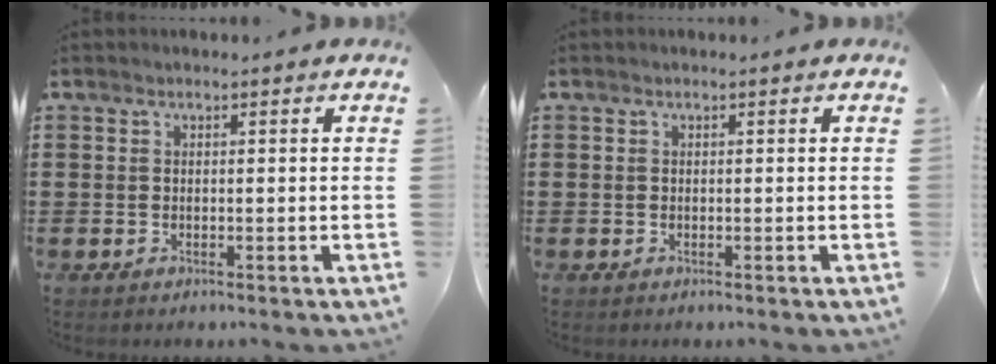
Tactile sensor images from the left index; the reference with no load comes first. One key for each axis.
{"total": 0.0}